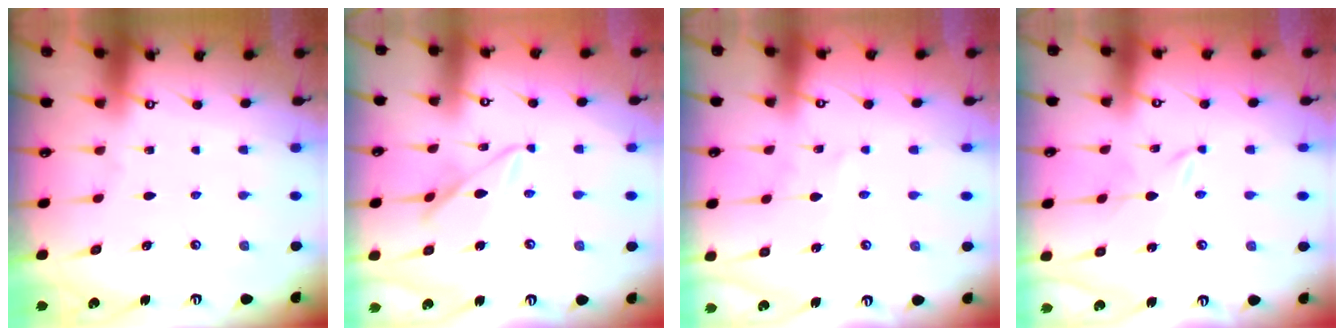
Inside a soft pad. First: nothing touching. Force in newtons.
{"total": 10.0, "press": 10.0, "slide": 0.8}
{"total": 1.6, "press": 1.6, "slide": 0.1}
{"total": 2.3, "press": 2.3, "slide": 0.4}